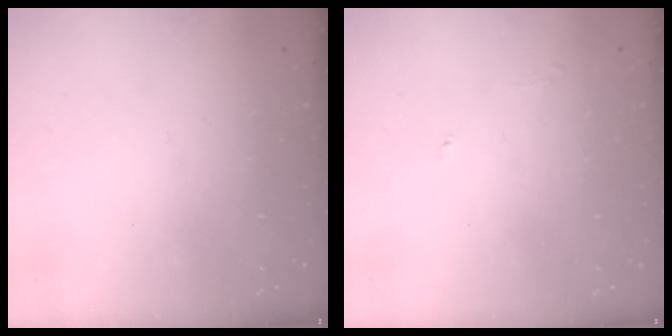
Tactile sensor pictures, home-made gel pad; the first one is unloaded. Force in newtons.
{"total": 3.9, "press": 3.9, "slide": 0.3}